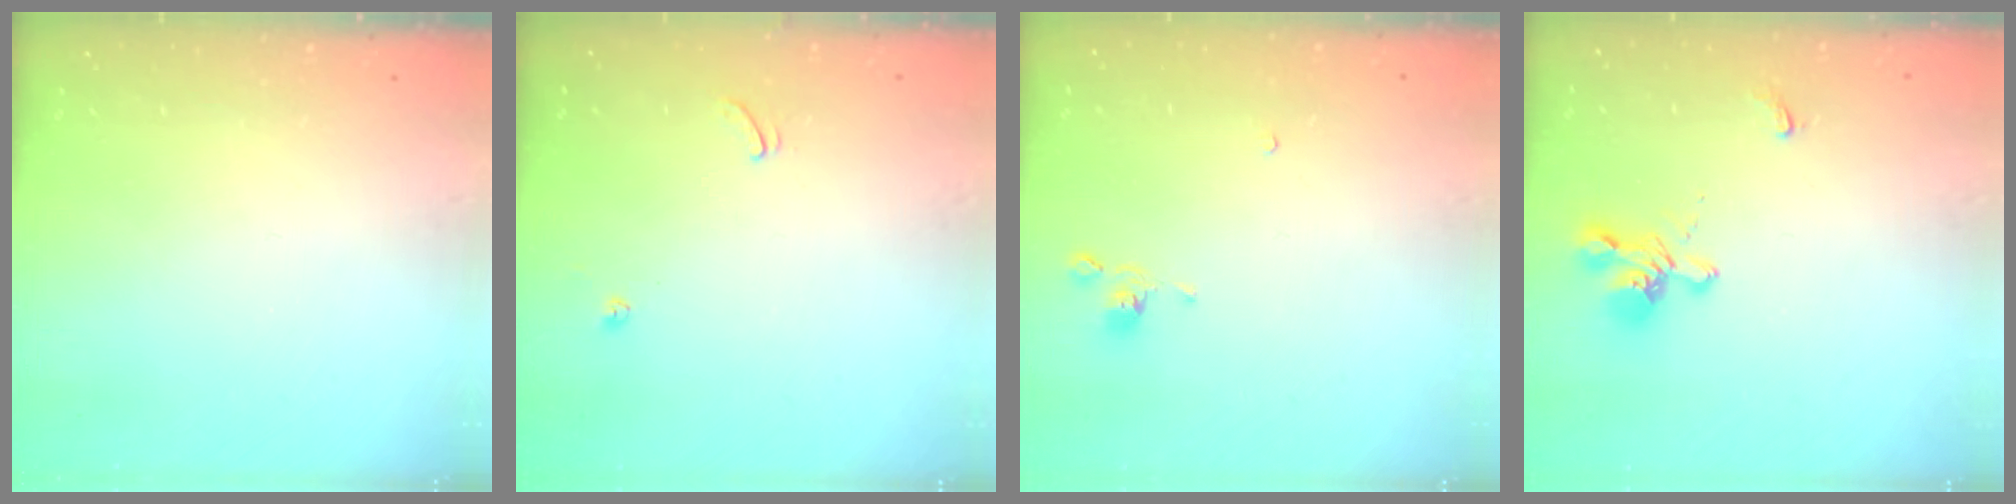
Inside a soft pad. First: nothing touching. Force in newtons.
{"total": 1.7, "press": 1.7, "slide": 0.5}
{"total": 0.7, "press": 0.6, "slide": 0.3}
{"total": 1.5, "press": 1.0, "slide": 1.2}